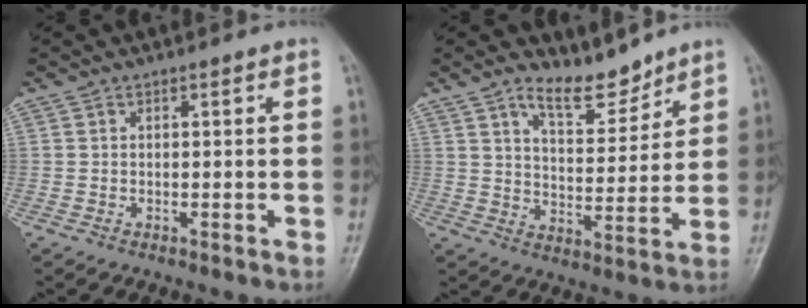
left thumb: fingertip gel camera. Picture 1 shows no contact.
{"total": 7.8, "force": [6.5, 3.1, 3.1], "torque": [-0.028, -0.057, 0.119]}